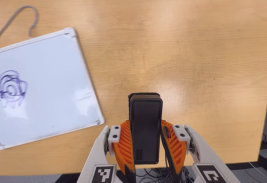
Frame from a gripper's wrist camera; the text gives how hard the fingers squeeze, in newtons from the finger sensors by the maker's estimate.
{"total": 4.1, "left": 2.7, "right": 5.6}